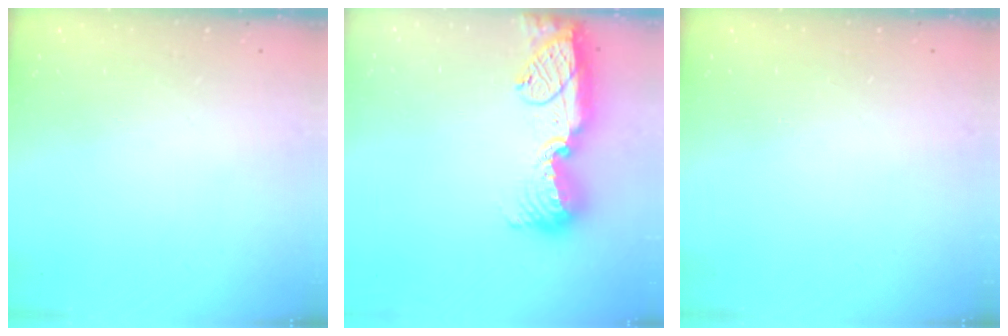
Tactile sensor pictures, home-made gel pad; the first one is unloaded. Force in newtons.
{"total": 17.2, "press": 16.2, "slide": 5.8}
{"total": 0.0}